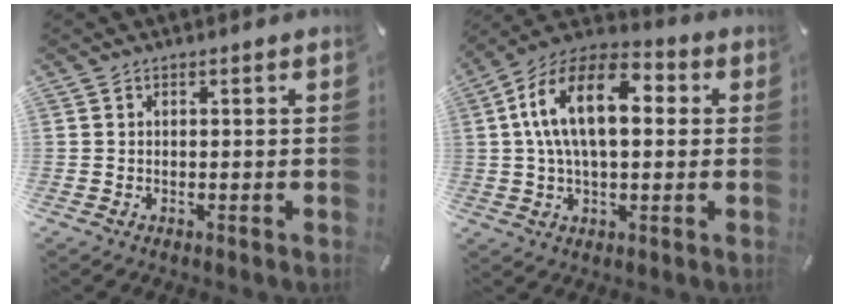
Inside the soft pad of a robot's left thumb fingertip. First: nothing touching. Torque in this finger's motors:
{"motor_torque": [0.62, 1.47, 1.58, -1.19, 0.65]}